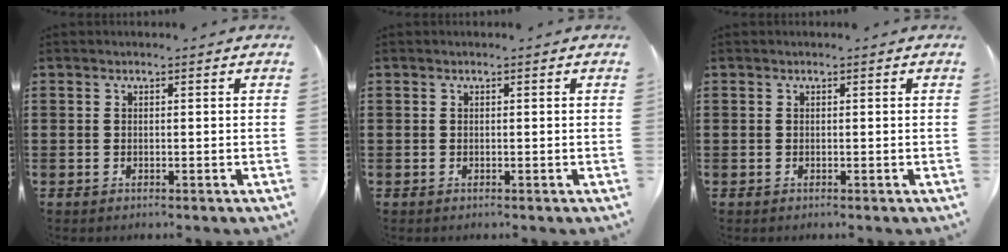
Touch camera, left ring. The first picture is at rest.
{"total": 0.0}
{"total": 0.0}